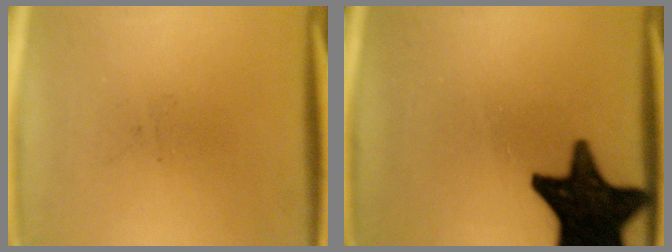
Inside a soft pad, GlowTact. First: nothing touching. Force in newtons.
{"total": 19.0}